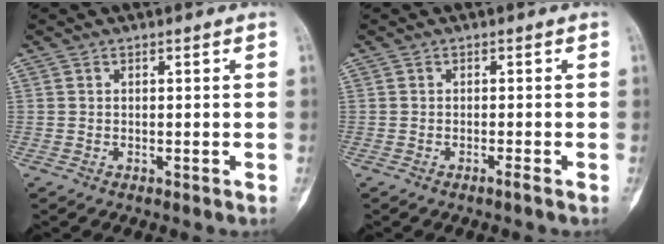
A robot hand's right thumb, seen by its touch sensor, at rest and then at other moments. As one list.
[{"total": 0.9, "force": [-0.6, -0.2, 0.6], "torque": [-0.014, 0.000, -0.012]}]